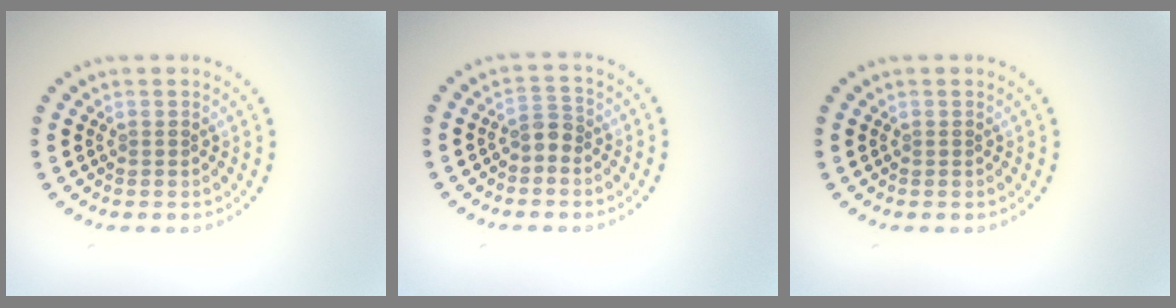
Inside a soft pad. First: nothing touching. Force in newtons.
{"total": 1.8, "press": 1.5, "slide": 0.9}
{"total": 0.0}